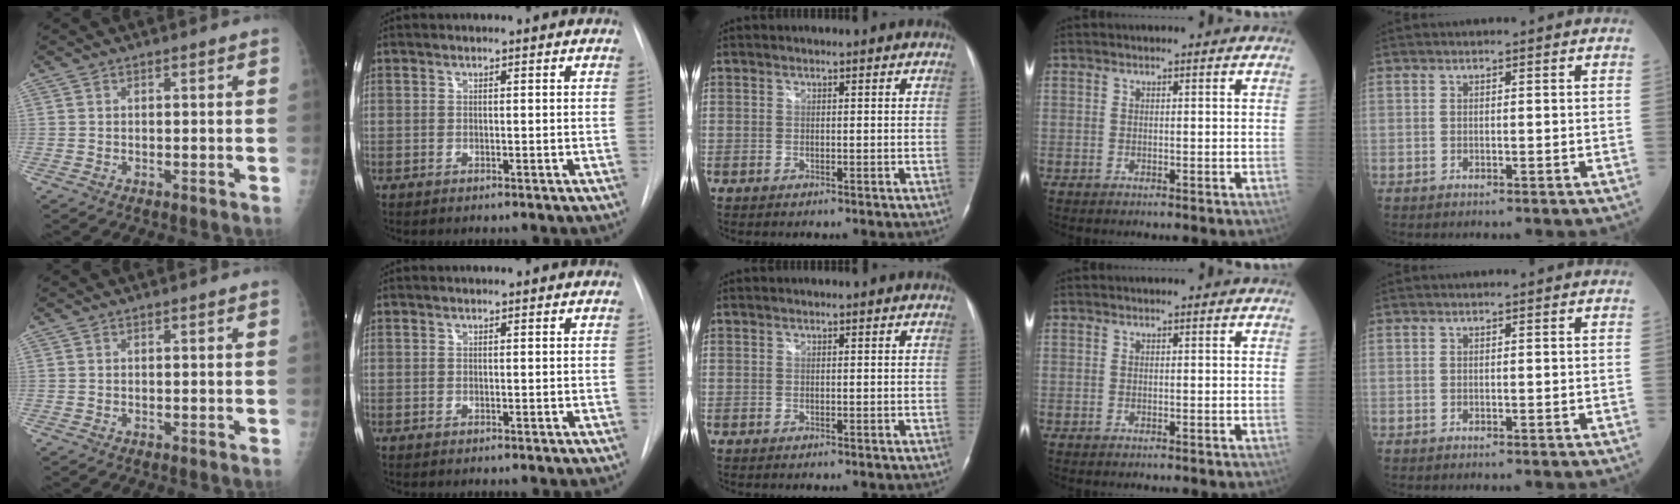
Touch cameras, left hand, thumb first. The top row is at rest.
{}